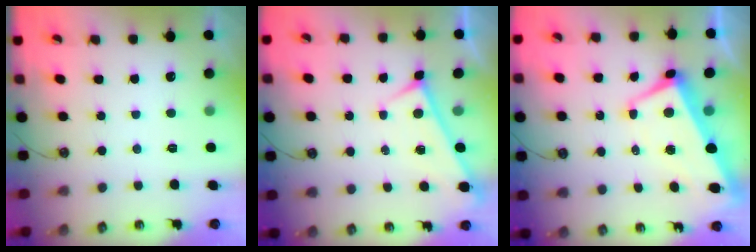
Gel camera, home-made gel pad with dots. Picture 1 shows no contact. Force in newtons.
{"total": 0.0}
{"total": 1.8, "press": 1.1, "slide": 1.3}